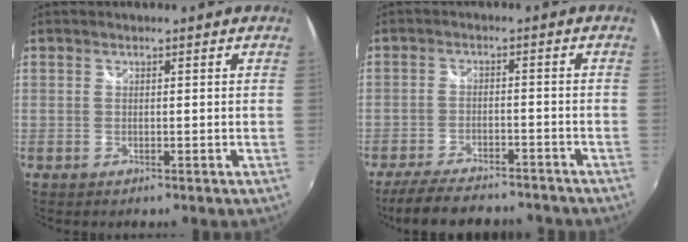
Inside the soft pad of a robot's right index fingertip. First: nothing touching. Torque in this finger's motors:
{"motor_torque": [0.16, -0.17, 0.11, 0.04]}